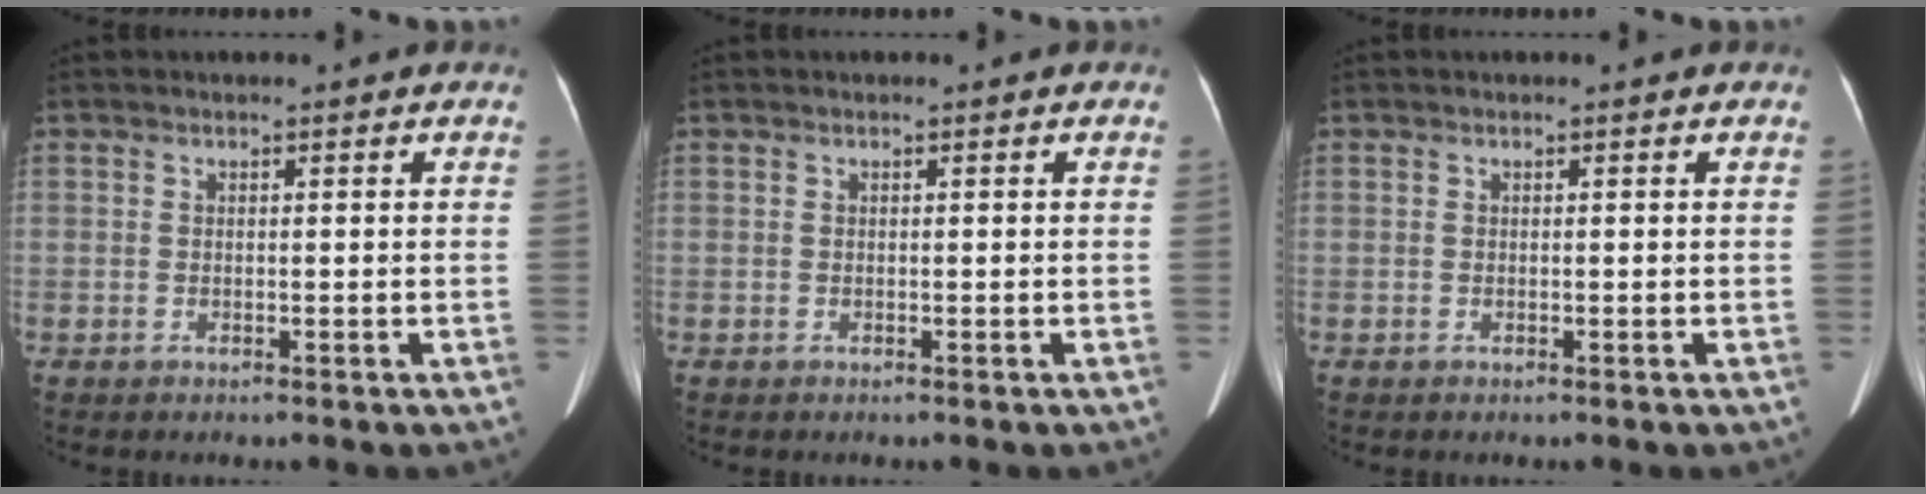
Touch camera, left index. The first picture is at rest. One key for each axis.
{"total": 0.0}
{"total": 0.0}